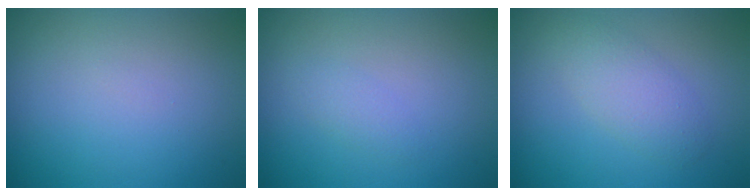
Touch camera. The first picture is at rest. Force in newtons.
{"total": 1.1, "press": 1.1, "slide": 0.0}
{"total": 2.7, "press": 2.7, "slide": 0.2}